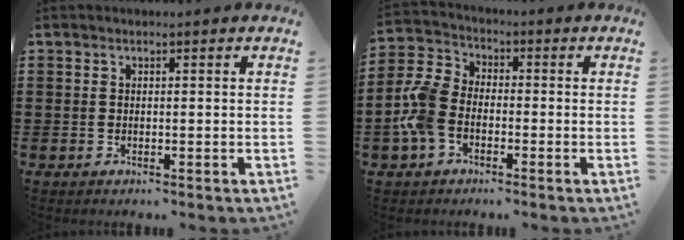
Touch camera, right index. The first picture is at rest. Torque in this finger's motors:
{"motor_torque": [1.91, -0.09, 0.89, 0.21]}